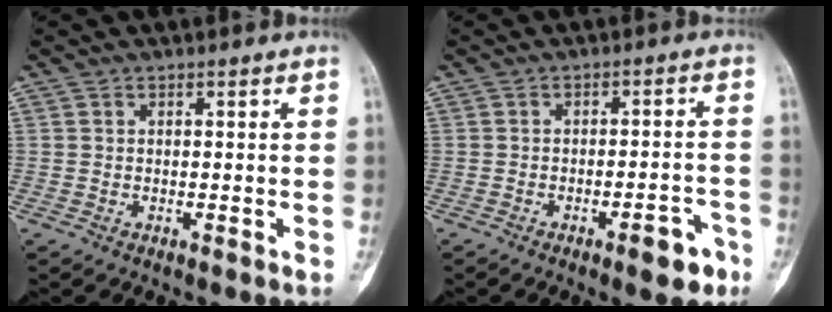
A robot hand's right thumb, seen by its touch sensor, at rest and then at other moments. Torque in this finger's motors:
{"motor_torque": [0.99, 0.45, 0.60, -0.47, 0.07]}